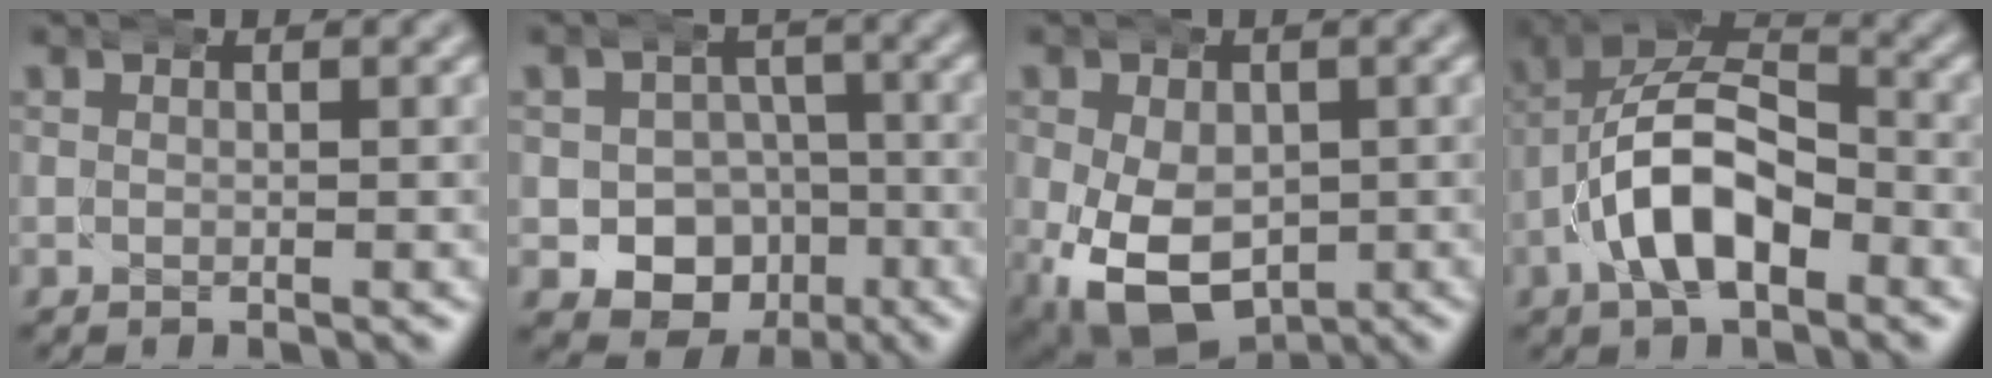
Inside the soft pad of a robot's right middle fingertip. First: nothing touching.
{"total": 11.7, "force": [-5.1, 10.1, 2.8], "torque": [-0.055, -0.065, -0.076]}
{"total": 12.6, "force": [-4.7, 9.6, 6.6], "torque": [-0.157, -0.072, -0.051]}
{"total": 8.9, "force": [-1.6, 6.2, 6.2], "torque": [-0.118, -0.012, -0.030]}